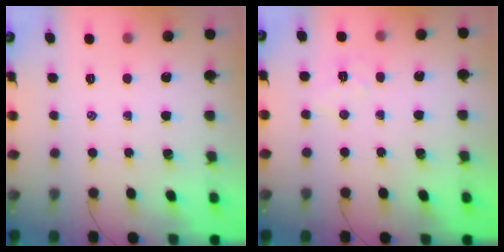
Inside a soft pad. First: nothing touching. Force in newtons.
{"total": 4.9, "press": 4.8, "slide": 0.7}